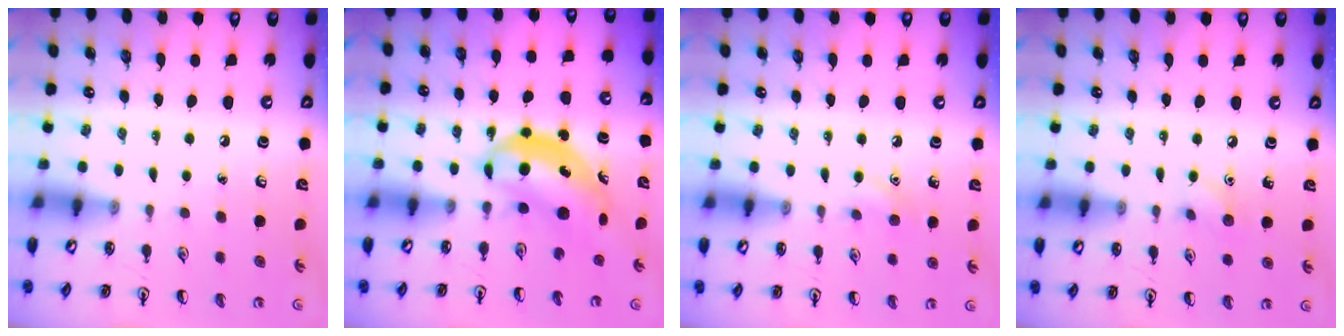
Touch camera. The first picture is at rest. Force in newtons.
{"total": 5.2, "press": 5.1, "slide": 1.3}
{"total": 6.0, "press": 5.7, "slide": 1.8}
{"total": 5.0, "press": 4.7, "slide": 1.6}